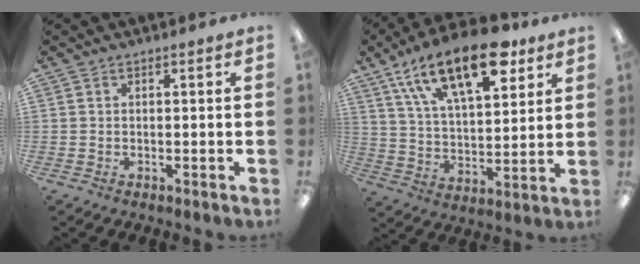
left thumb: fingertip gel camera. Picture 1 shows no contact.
{"total": 21.2, "force": [12.8, 9.5, 14.0], "torque": [-0.231, -0.048, 0.218]}